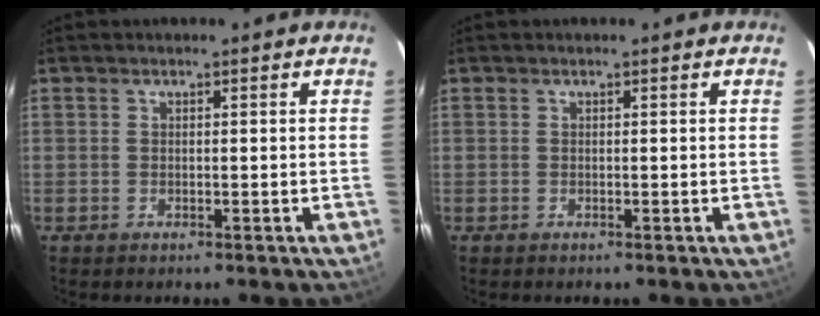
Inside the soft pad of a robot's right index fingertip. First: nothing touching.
{"total": 0.0}